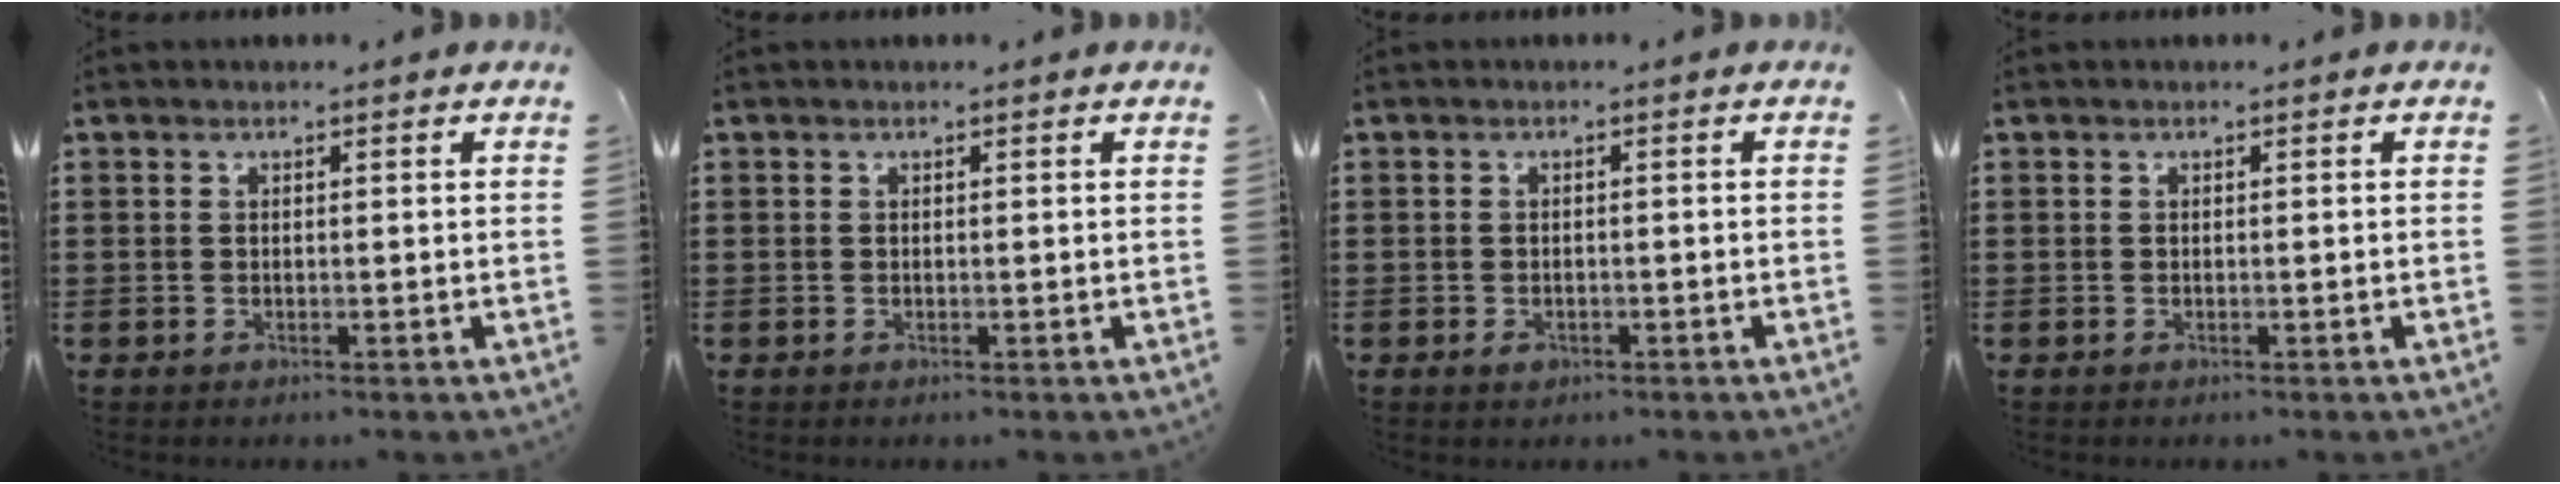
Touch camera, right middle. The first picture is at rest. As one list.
[{"total": 0.0}, {"total": 0.9, "force": [-0.5, 0.5, 0.4], "torque": [-0.012, -0.003, -0.010]}, {"total": 0.0}]